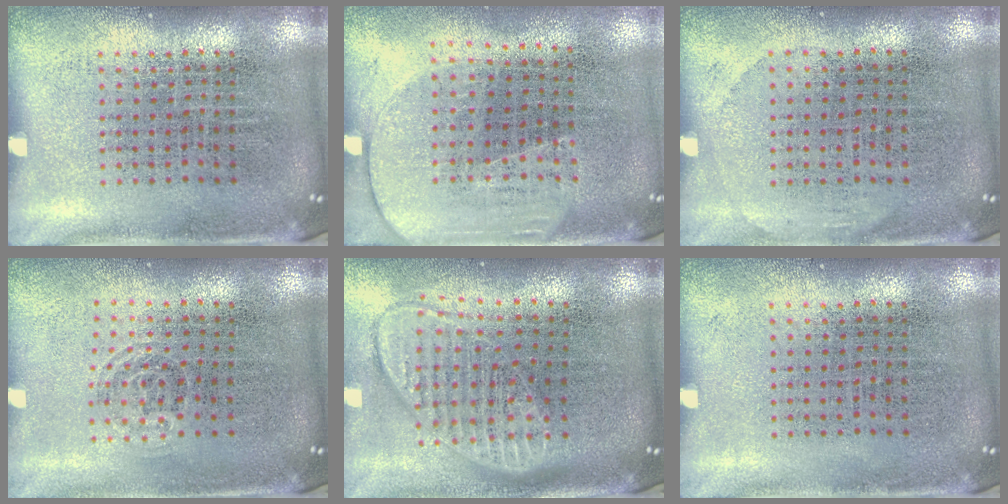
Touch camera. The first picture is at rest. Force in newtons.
{"total": 1.6, "press": 1.4, "slide": 0.8}
{"total": 0.8, "press": 0.8, "slide": 0.2}
{"total": 0.7, "press": 0.6, "slide": 0.5}
{"total": 1.9, "press": 1.5, "slide": 1.1}
{"total": 0.0}